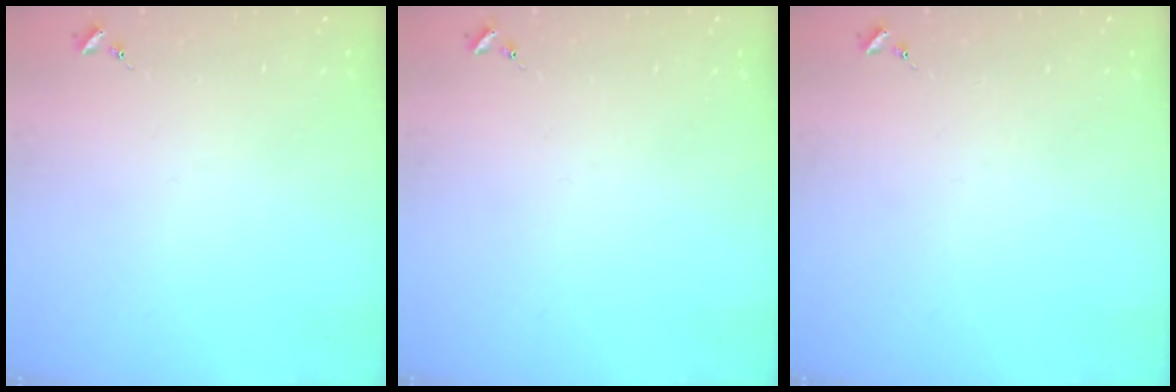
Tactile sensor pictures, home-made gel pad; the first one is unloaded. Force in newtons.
{"total": 0.0}
{"total": 0.0}